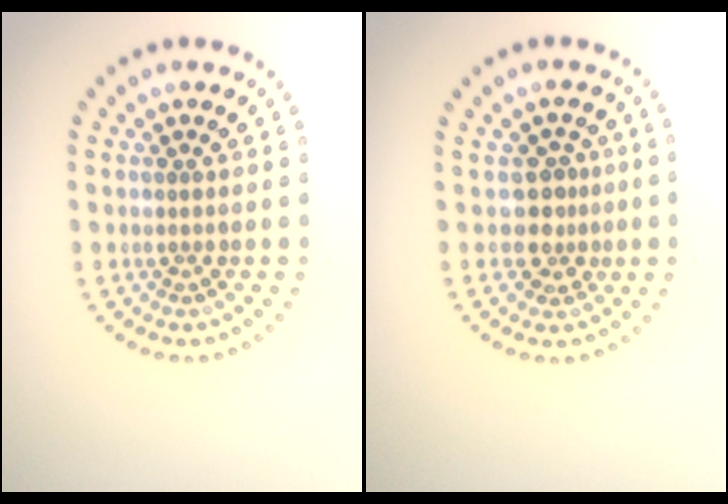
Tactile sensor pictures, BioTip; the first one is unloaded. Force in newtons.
{"total": 2.5, "press": 2.0, "slide": 1.6}